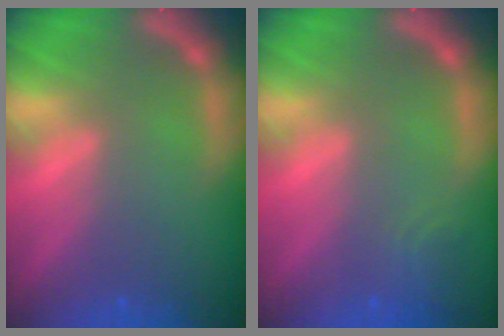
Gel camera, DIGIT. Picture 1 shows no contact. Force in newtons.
{"total": 1.9}